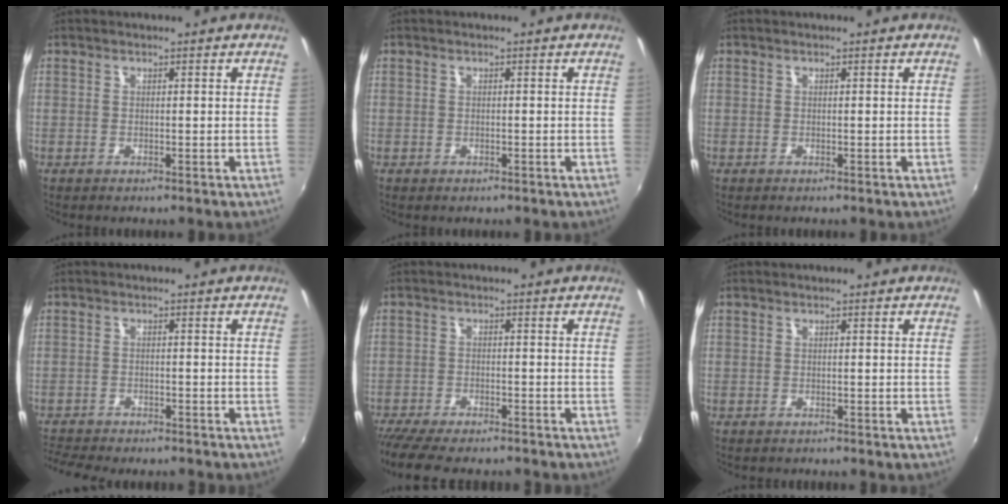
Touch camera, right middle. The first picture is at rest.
{"total": 0.6, "force": [-0.4, 0.4, 0.1], "torque": [-0.003, 0.000, -0.006]}
{"total": 0.0}
{"total": 7.7, "force": [-7.1, 1.6, 2.5], "torque": [-0.074, -0.020, -0.115]}
{"total": 10.4, "force": [-9.0, 2.0, 4.7], "torque": [-0.108, -0.034, -0.148]}
{"total": 0.5, "force": [-0.5, 0.2, -0.1], "torque": [0.000, 0.001, -0.007]}